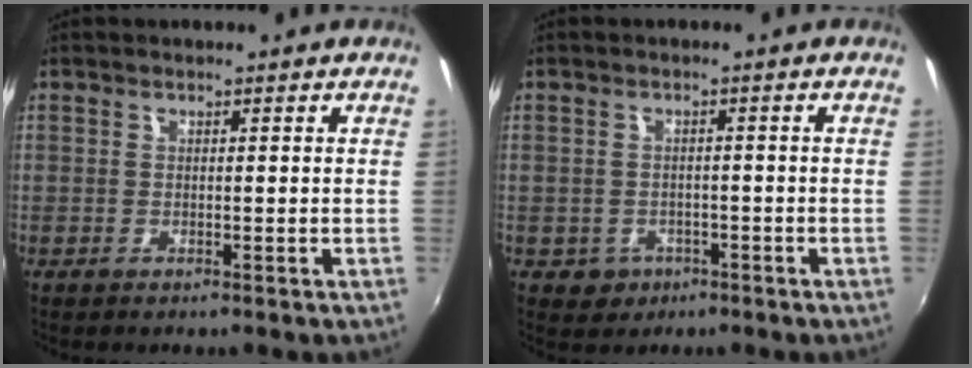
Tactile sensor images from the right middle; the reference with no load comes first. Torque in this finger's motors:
{"motor_torque": [0.22, -0.19, 0.03, 0.01]}